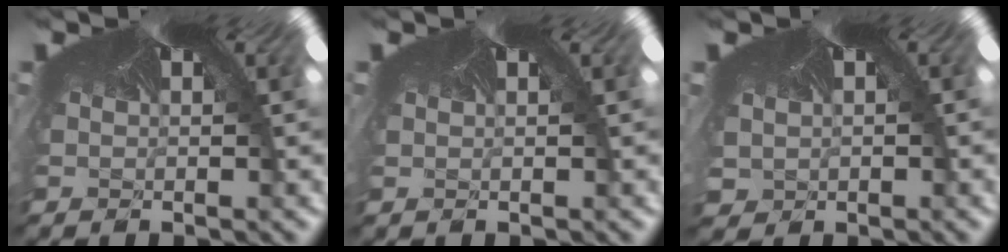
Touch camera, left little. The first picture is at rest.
{"total": 0.0}
{"total": 2.7, "force": [0.4, 2.4, 1.1], "torque": [-0.052, -0.001, 0.018]}